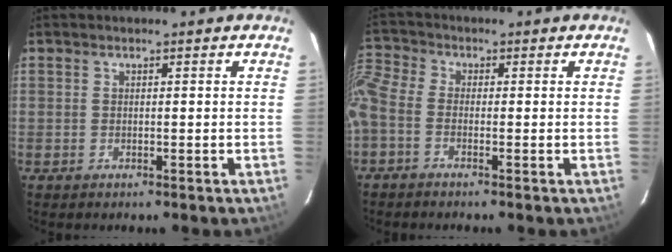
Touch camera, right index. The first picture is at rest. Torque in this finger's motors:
{"motor_torque": [2.14, 0.00, 1.05, 0.19]}